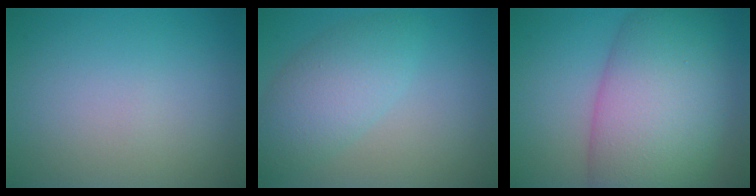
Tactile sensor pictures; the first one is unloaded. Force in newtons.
{"total": 4.7, "press": 4.7, "slide": 0.2}
{"total": 12.2, "press": 12.2, "slide": 0.3}